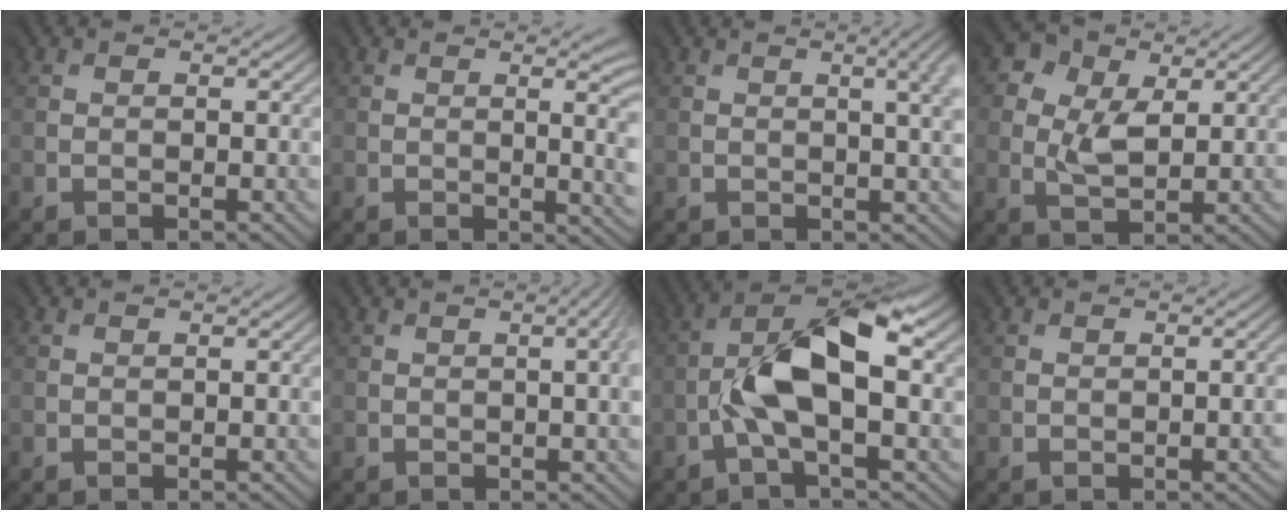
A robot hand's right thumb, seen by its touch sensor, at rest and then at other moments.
{"total": 8.5, "force": [-0.1, 4.1, 7.5], "torque": [-0.050, 0.018, -0.003]}
{"total": 5.0, "force": [0.7, 1.9, 4.6], "torque": [-0.024, 0.013, 0.005]}
{"total": 4.9, "force": [1.3, 3.8, 2.9], "torque": [-0.064, 0.001, 0.024]}
{"total": 0.7, "force": [-0.1, -0.3, -0.7], "torque": [0.013, 0.002, -0.001]}
{"total": 4.0, "force": [0.0, 1.3, 3.8], "torque": [-0.031, 0.004, 0.002]}
{"total": 8.9, "force": [-0.7, 3.4, 8.2], "torque": [-0.159, 0.022, -0.017]}
{"total": 0.7, "force": [-0.4, -0.1, 0.6], "torque": [-0.004, 0.000, -0.007]}